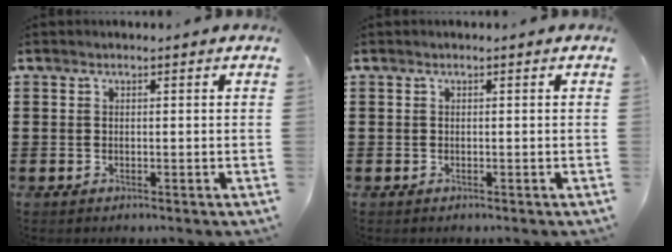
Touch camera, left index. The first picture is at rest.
{"total": 0.0}